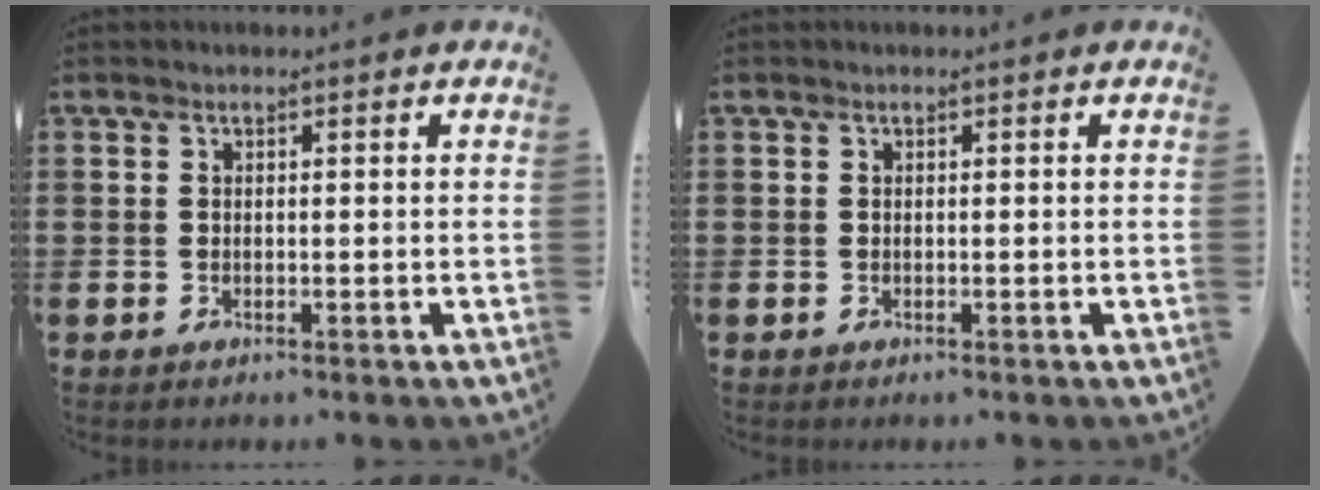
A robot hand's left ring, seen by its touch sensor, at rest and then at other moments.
{"total": 0.0}